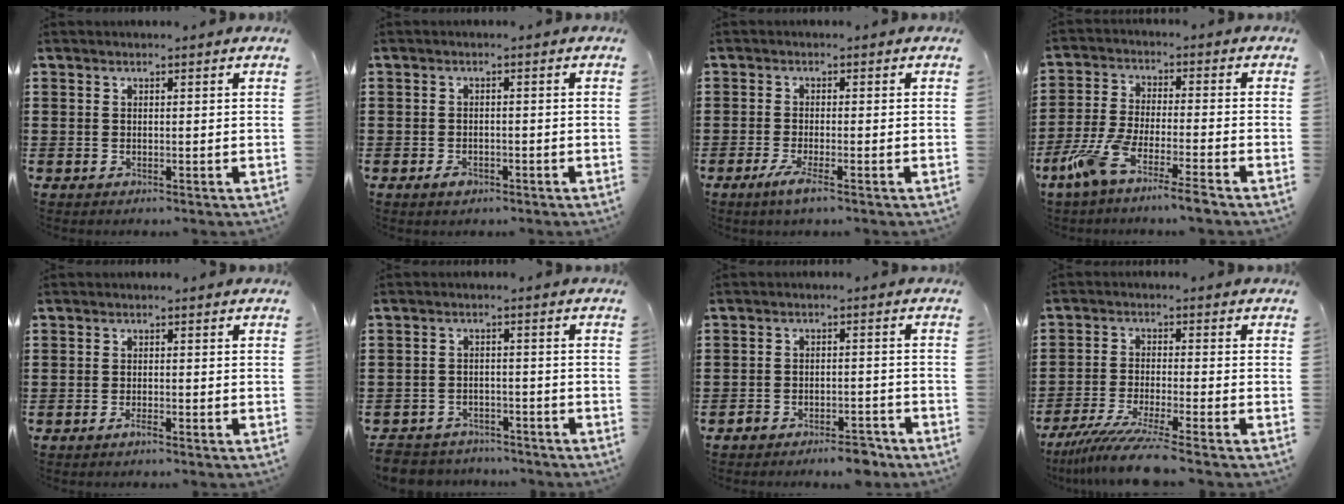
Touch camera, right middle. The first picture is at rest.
{"total": 1.3, "force": [-1.0, 0.7, 0.6], "torque": [-0.014, -0.002, -0.019]}
{"total": 3.0, "force": [-1.8, 0.0, 2.4], "torque": [-0.053, -0.010, -0.035]}
{"total": 7.3, "force": [-5.9, -0.2, 4.3], "torque": [-0.101, -0.016, -0.118]}
{"total": 1.4, "force": [-1.0, 0.1, 1.0], "torque": [-0.027, -0.008, -0.020]}
{"total": 3.8, "force": [-3.7, 0.7, -0.2], "torque": [-0.009, -0.001, -0.081]}
{"total": 4.1, "force": [-4.0, 0.6, 0.7], "torque": [-0.012, 0.010, -0.079]}
{"total": 6.9, "force": [-5.8, -0.5, 3.7], "torque": [-0.083, -0.022, -0.111]}